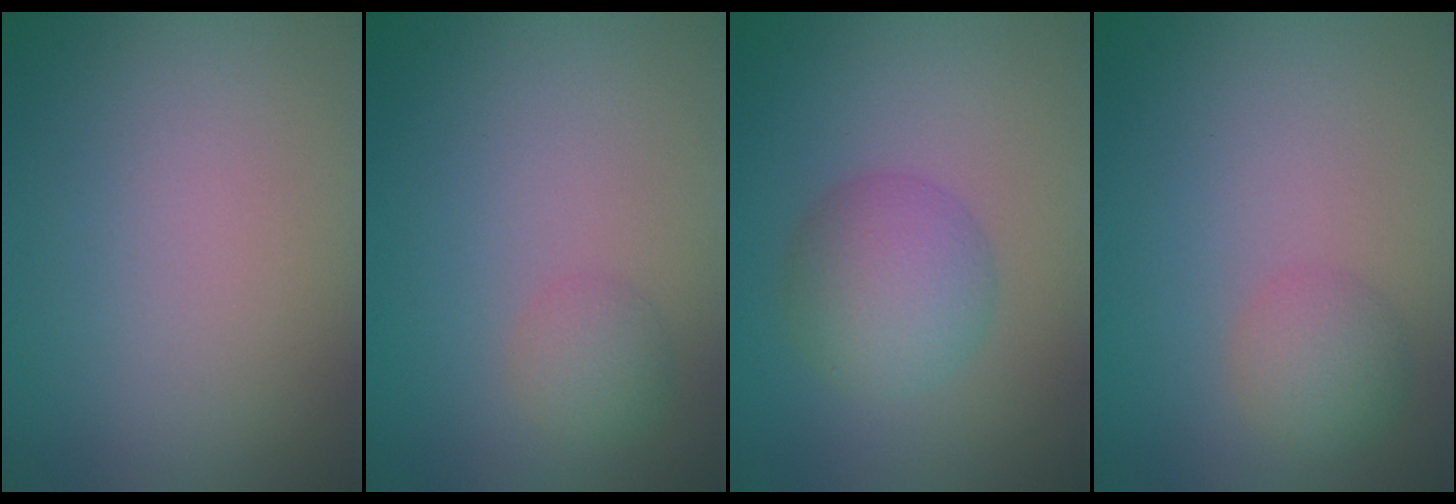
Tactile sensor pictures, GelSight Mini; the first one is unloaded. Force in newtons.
{"total": 1.6, "press": 1.6, "slide": 0.1}
{"total": 4.4, "press": 4.4, "slide": 0.1}
{"total": 2.2, "press": 2.2, "slide": 0.0}